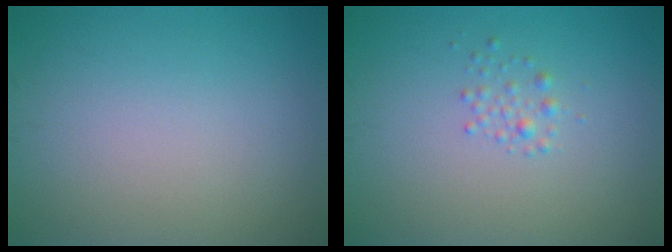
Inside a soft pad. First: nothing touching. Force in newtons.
{"total": 1.1, "press": 1.1, "slide": 0.1}